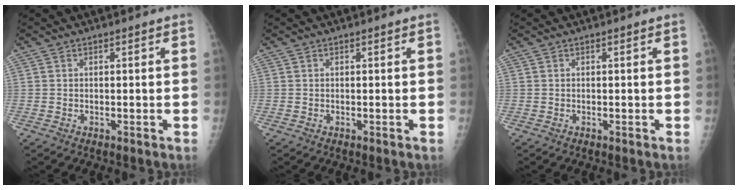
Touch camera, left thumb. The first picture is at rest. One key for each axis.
{"total": 0.0}
{"total": 0.0}